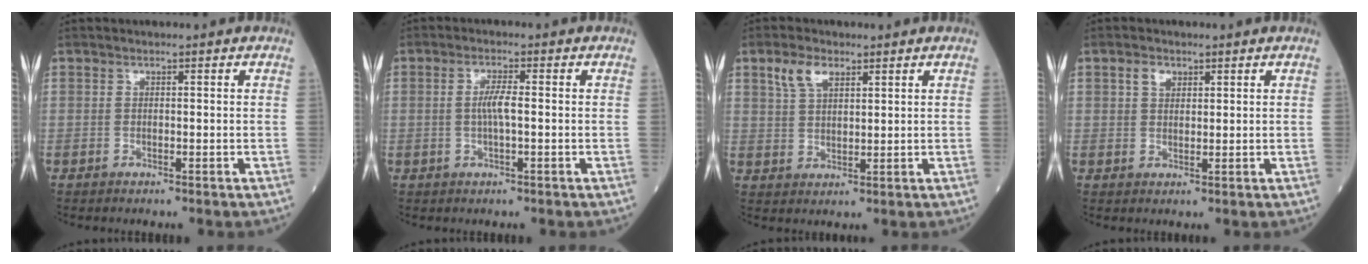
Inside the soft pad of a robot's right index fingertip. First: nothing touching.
{"total": 3.0, "force": [-0.1, 0.3, 3.0], "torque": [-0.060, 0.001, -0.002]}
{"total": 4.7, "force": [2.8, 2.2, 3.0], "torque": [-0.067, 0.008, 0.059]}
{"total": 2.3, "force": [1.2, 1.5, 1.3], "torque": [-0.026, 0.004, 0.024]}